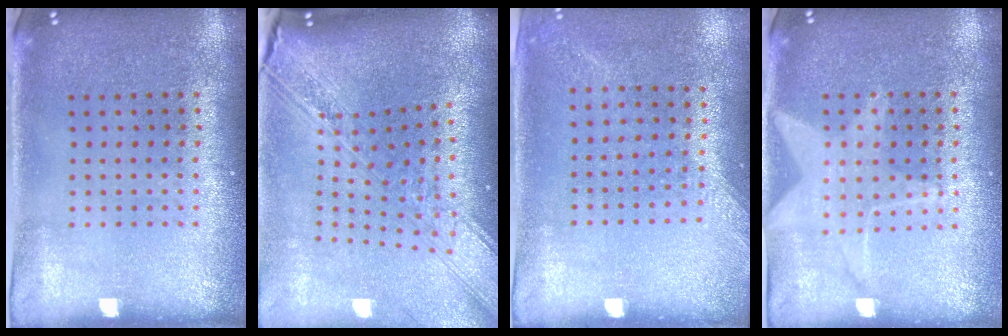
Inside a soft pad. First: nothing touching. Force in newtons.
{"total": 3.5, "press": 2.6, "slide": 2.3}
{"total": 1.3, "press": 1.0, "slide": 0.8}
{"total": 1.4, "press": 1.4, "slide": 0.1}